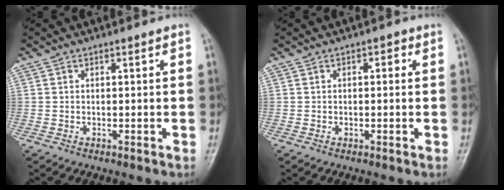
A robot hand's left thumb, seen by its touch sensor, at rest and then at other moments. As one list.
[{"total": 1.5, "force": [0.2, 1.1, 1.0], "torque": [-0.002, 0.006, -0.002]}]